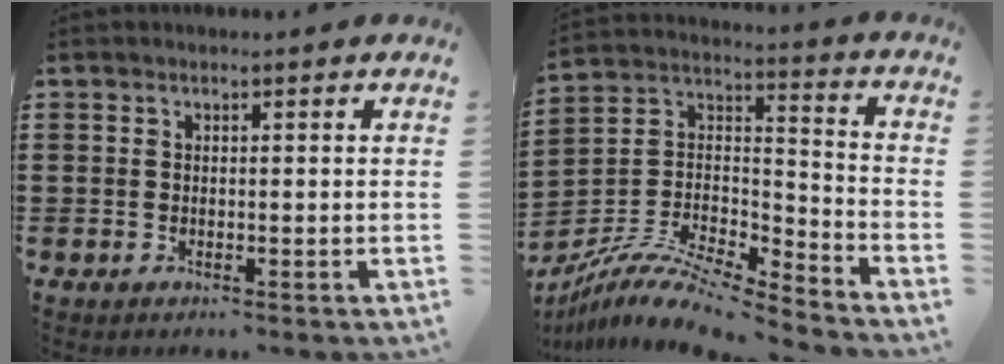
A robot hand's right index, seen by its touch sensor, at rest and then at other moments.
{"total": 10.2, "force": [-8.6, 2.2, 5.0], "torque": [-0.108, 0.013, -0.172]}